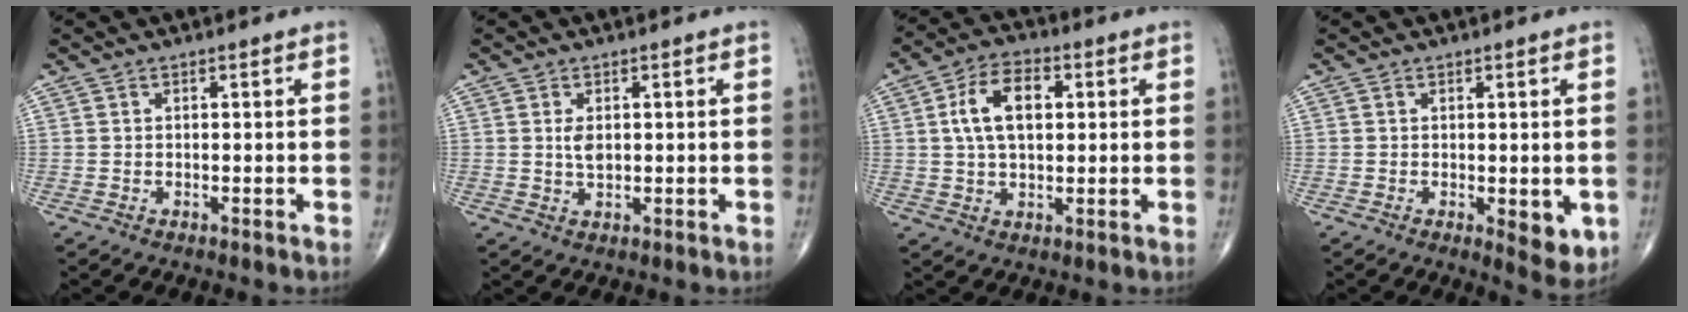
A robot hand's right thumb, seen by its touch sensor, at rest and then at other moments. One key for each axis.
{"total": 2.8, "fx": 0.5, "fy": 1.5, "fz": 2.2, "tx": -0.035, "ty": -0.004, "tz": 0.011}
{"total": 10.2, "fx": 2.0, "fy": 5.9, "fz": 8.0, "tx": -0.133, "ty": 0.012, "tz": 0.031}
{"total": 5.5, "fx": -1.1, "fy": 2.4, "fz": 4.9, "tx": -0.051, "ty": -0.013, "tz": -0.008}